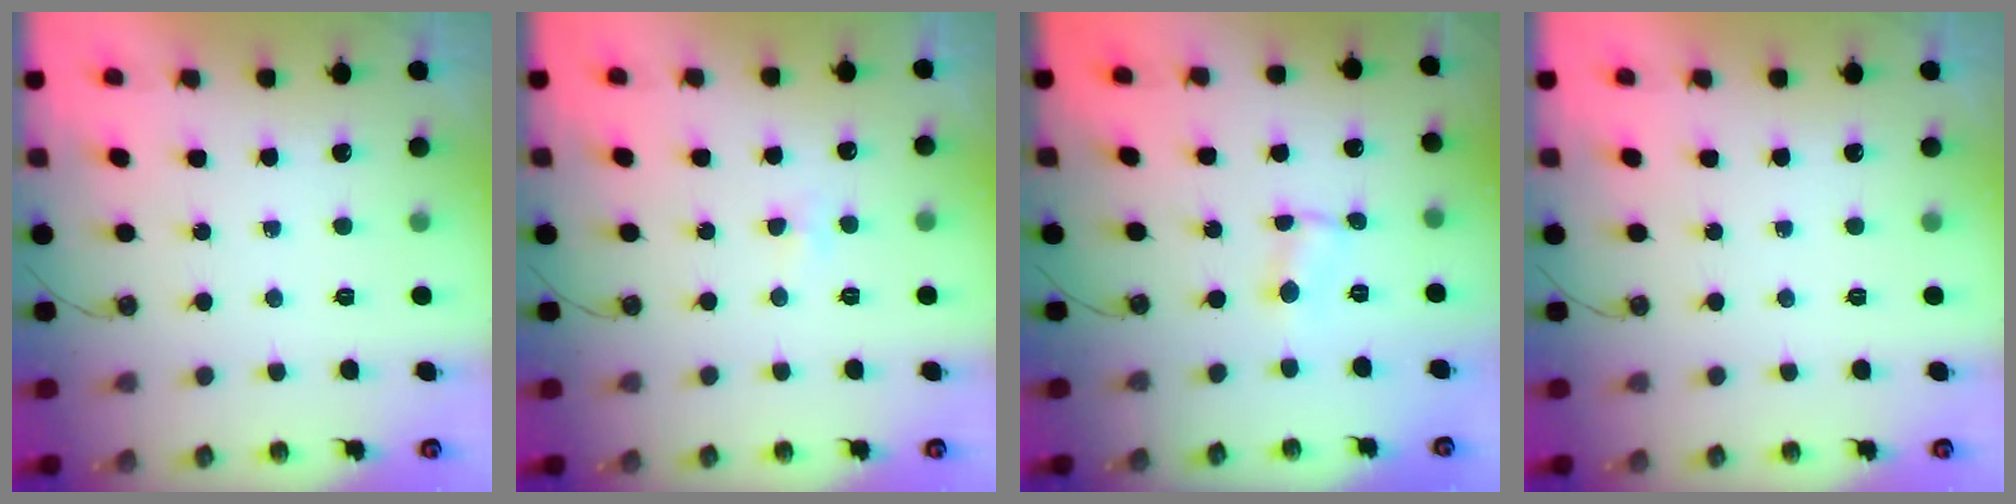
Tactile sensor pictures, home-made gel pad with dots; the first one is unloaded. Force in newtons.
{"total": 2.9, "press": 2.8, "slide": 0.6}
{"total": 1.2, "press": 1.2, "slide": 0.2}
{"total": 0.0}